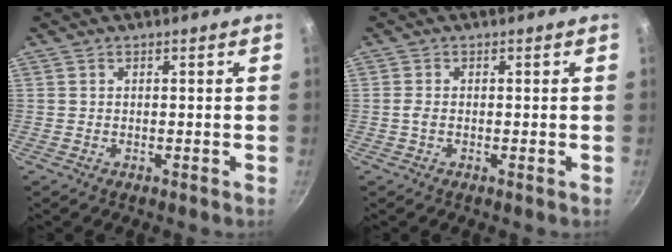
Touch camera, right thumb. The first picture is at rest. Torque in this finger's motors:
{"motor_torque": [0.45, 0.35, 0.27, -0.10, 0.16]}